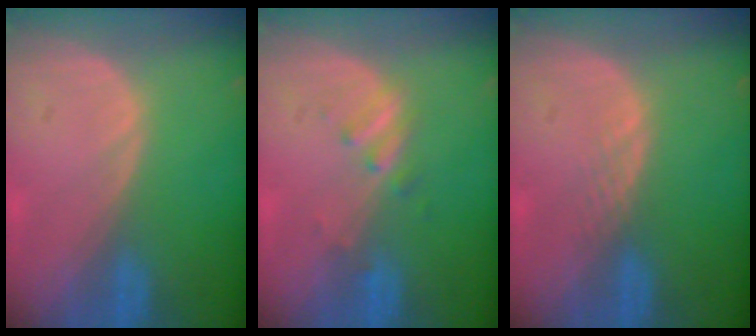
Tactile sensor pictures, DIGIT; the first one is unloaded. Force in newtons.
{"total": 2.3, "press": 2.3, "slide": 0.3}
{"total": 1.3, "press": 1.2, "slide": 0.1}